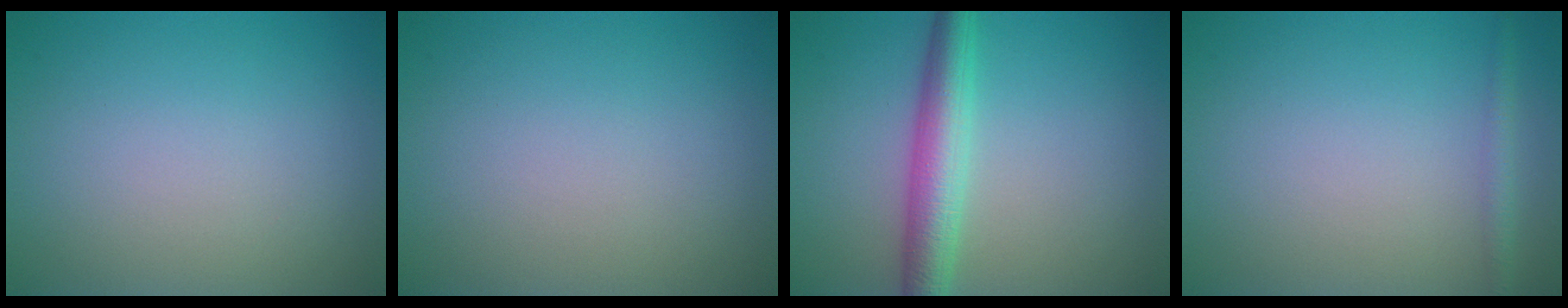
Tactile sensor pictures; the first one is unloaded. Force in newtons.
{"total": 0.0}
{"total": 4.6, "press": 4.6, "slide": 0.0}
{"total": 1.3, "press": 1.3, "slide": 0.1}